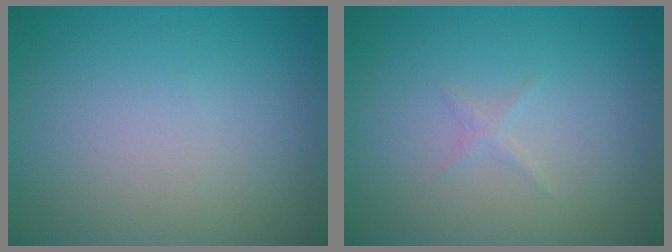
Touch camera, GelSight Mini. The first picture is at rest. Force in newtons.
{"total": 0.5, "press": 0.5, "slide": 0.0}